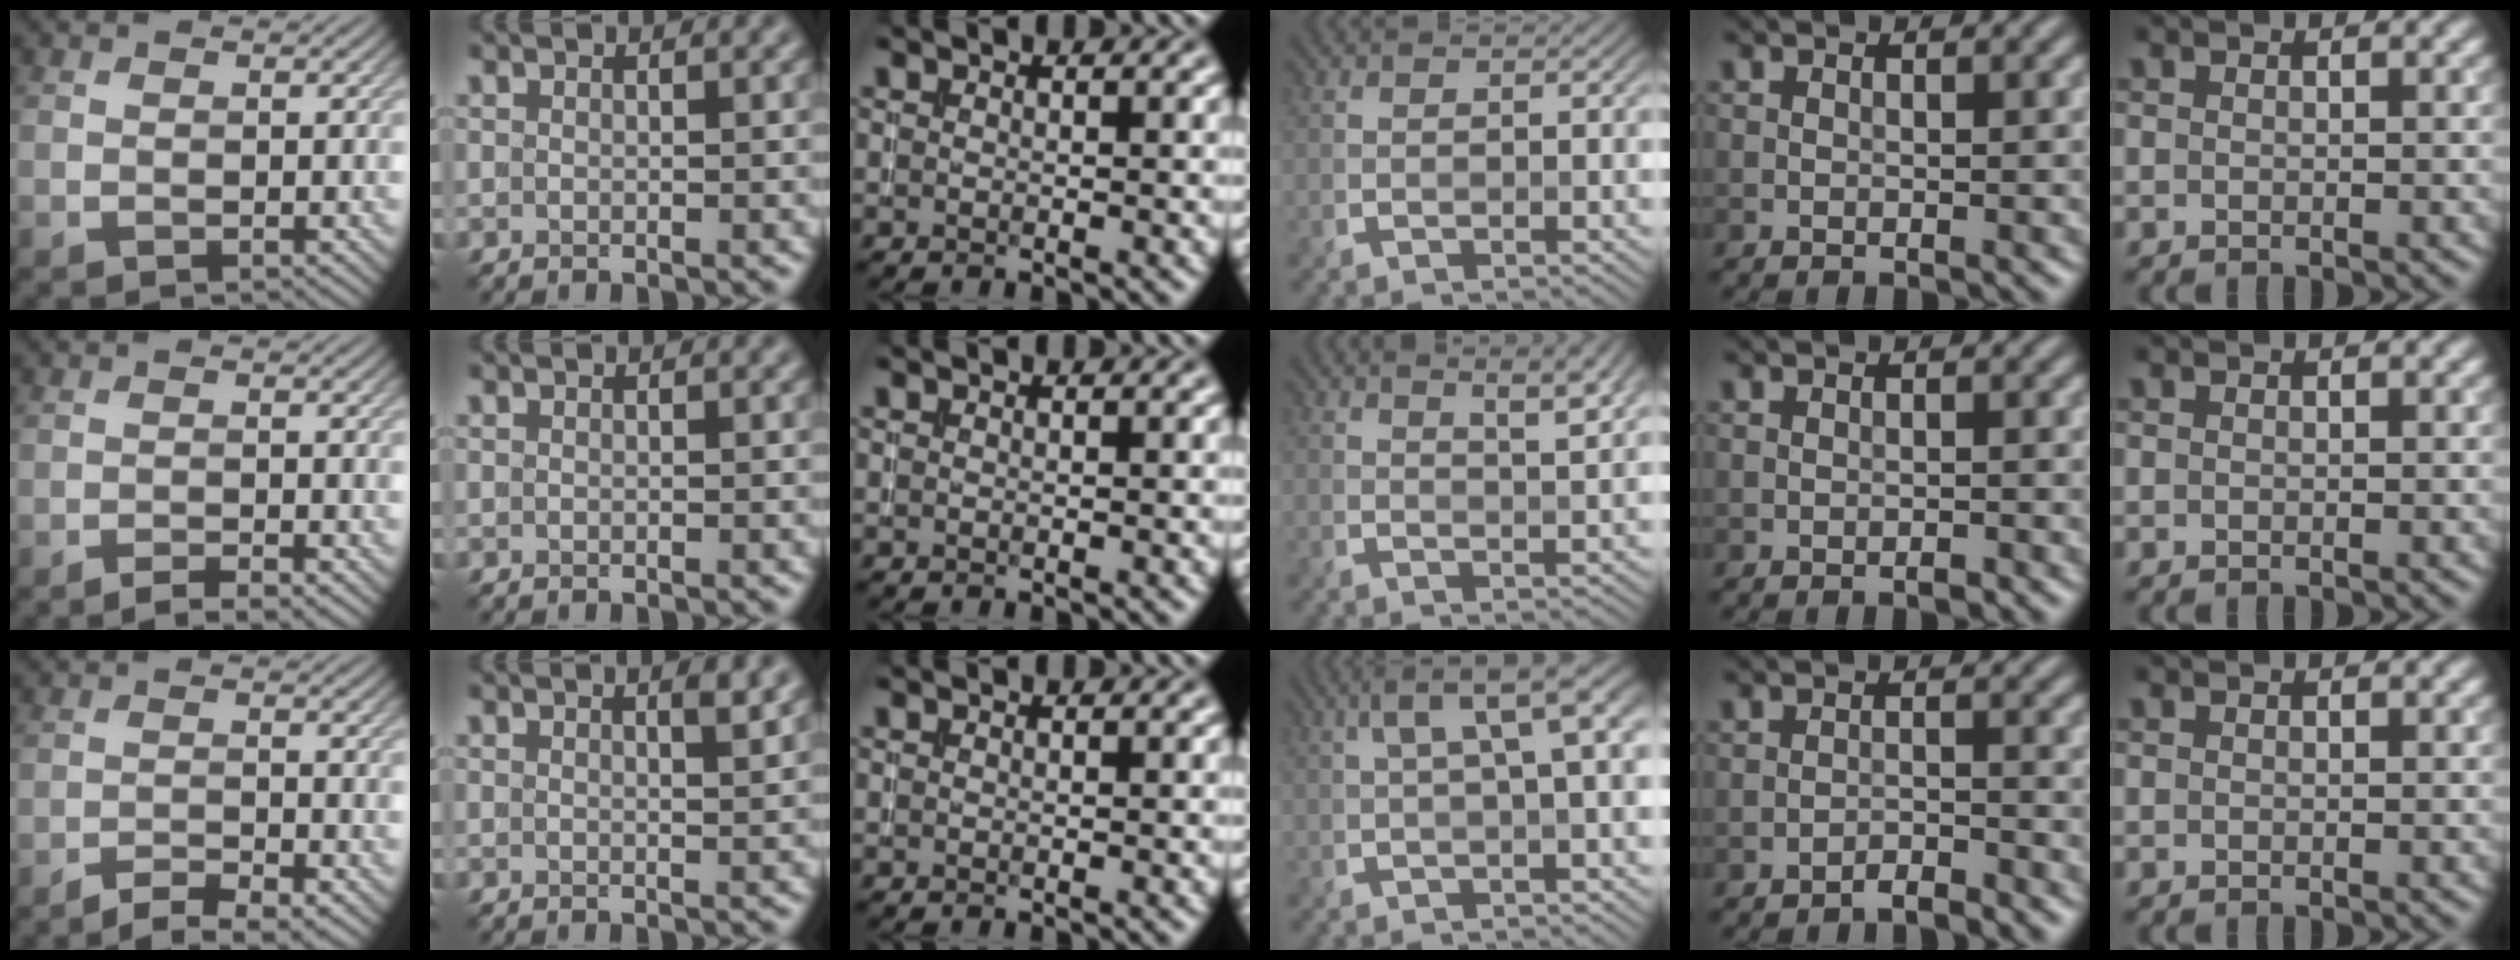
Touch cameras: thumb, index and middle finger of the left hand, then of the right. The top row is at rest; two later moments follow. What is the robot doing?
{"motion": "pour", "object": "almond"}